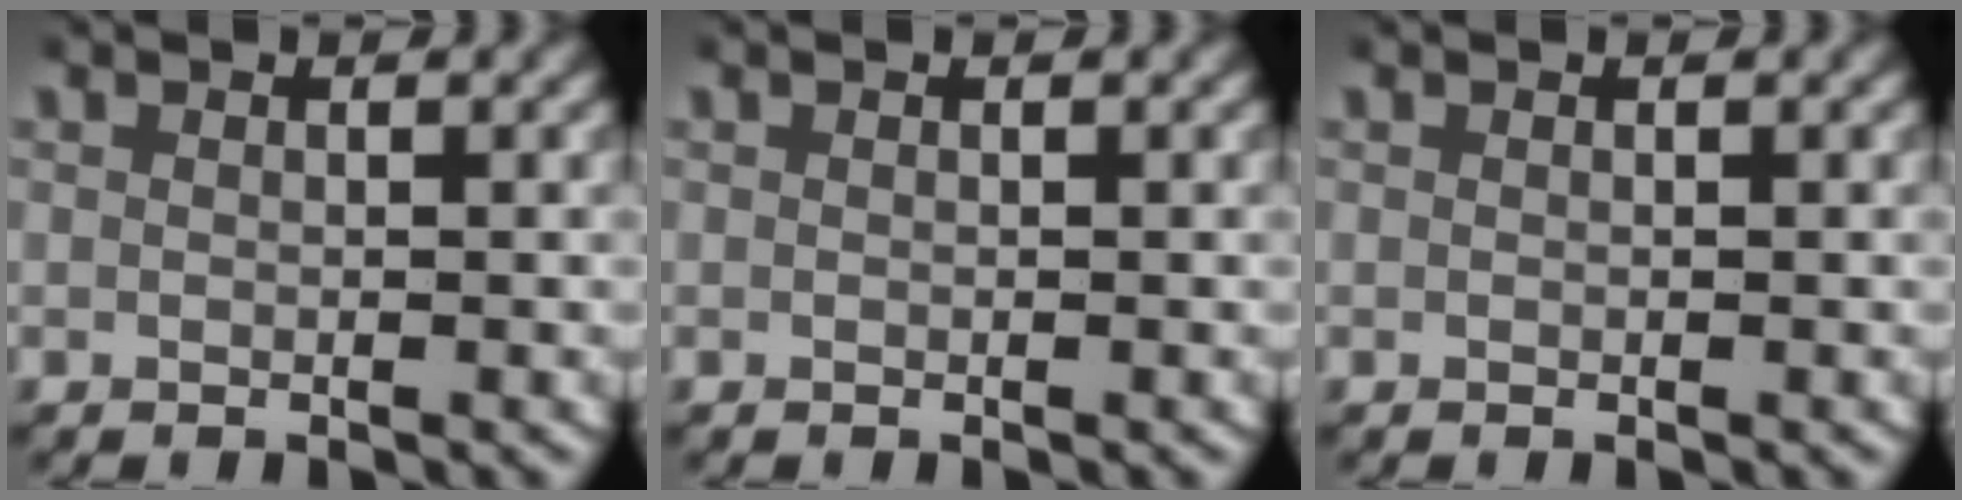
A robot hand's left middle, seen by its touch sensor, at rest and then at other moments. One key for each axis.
{"total": 0.0}
{"total": 0.0}